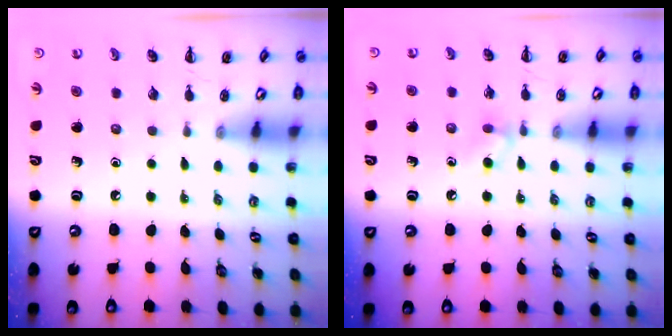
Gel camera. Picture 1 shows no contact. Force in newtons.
{"total": 4.3, "press": 3.9, "slide": 1.6}